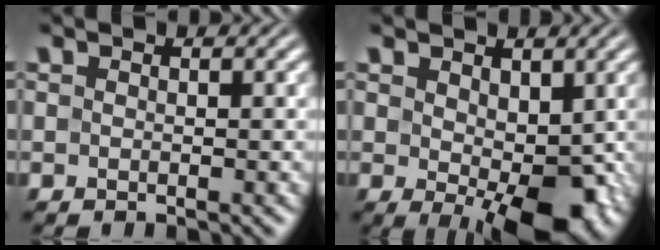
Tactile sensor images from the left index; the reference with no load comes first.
{"total": 8.4, "force": [-0.9, 4.4, 7.1], "torque": [-0.101, -0.013, -0.008]}